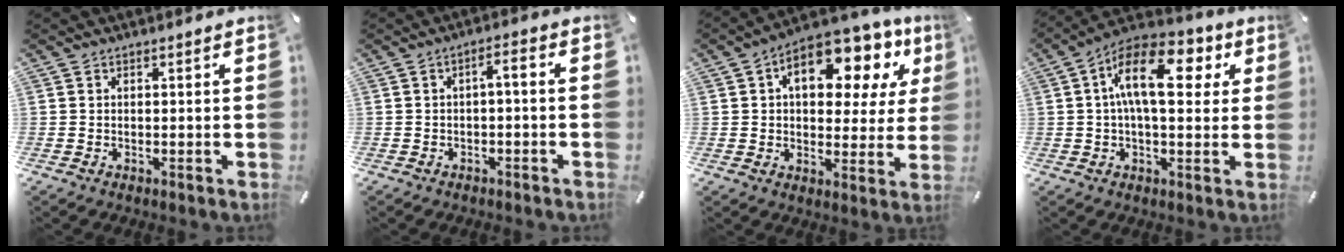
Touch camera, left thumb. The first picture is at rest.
{"total": 3.0, "force": [-1.7, 0.8, 2.4], "torque": [-0.041, 0.012, -0.035]}
{"total": 17.1, "force": [7.5, 9.3, 12.2], "torque": [-0.171, -0.034, 0.121]}
{"total": 15.9, "force": [3.8, 8.3, 13.1], "torque": [-0.218, -0.002, 0.060]}